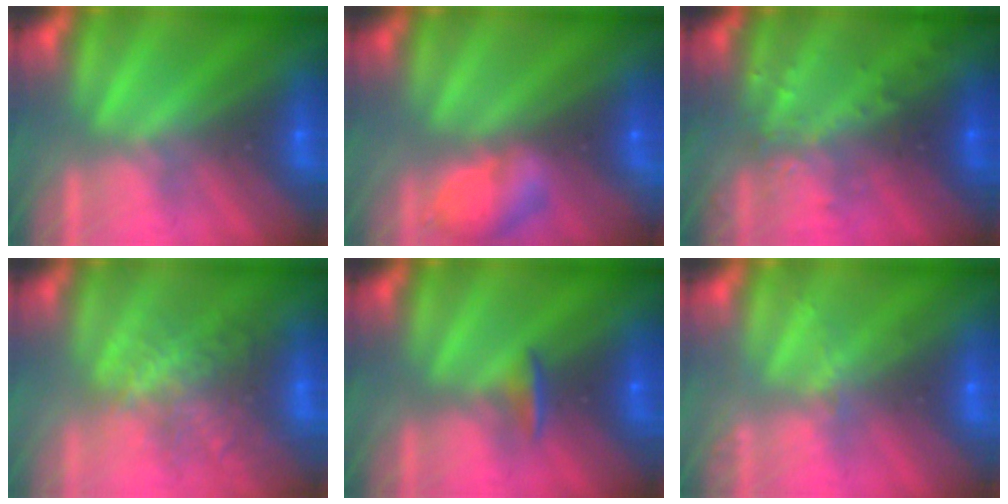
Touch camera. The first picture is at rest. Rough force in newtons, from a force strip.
{"total": 5.6}
{"total": 3.3}
{"total": 3.2}
{"total": 1.5}
{"total": 2.0}